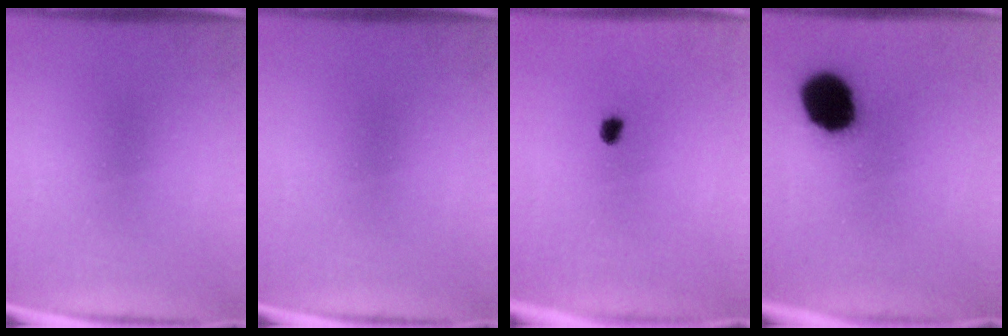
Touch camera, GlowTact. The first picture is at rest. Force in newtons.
{"total": 0.0}
{"total": 1.7}
{"total": 14.2}